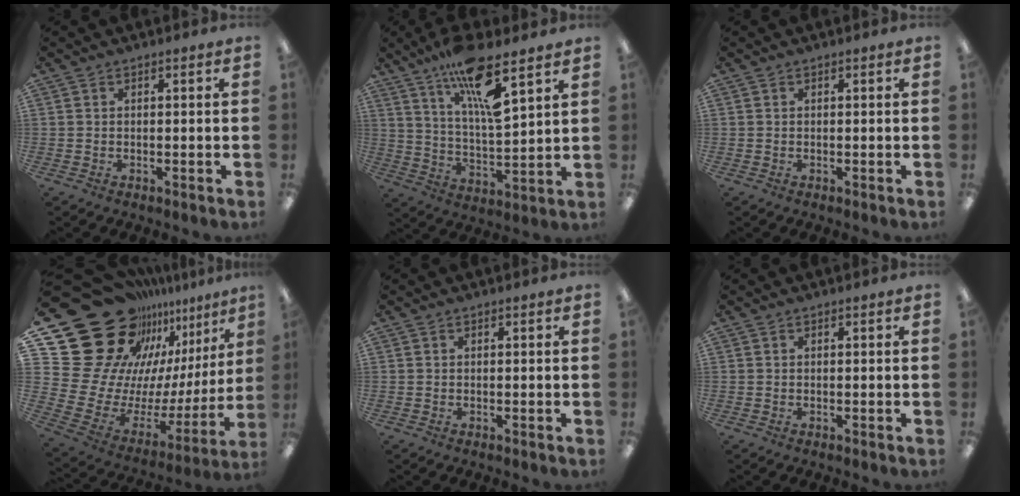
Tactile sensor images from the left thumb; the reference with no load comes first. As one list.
[{"total": 15.2, "force": [9.9, 3.6, 10.9], "torque": [-0.189, -0.050, 0.164]}, {"total": 0.0}, {"total": 28.8, "force": [18.1, 18.0, 13.5], "torque": [-0.216, -0.165, 0.380]}, {"total": 0.0}, {"total": 0.0}]